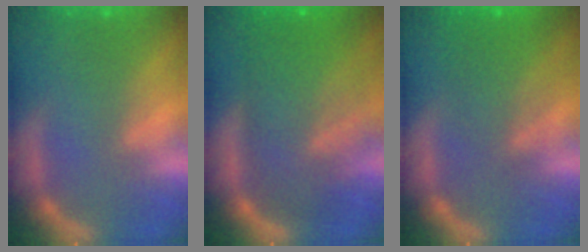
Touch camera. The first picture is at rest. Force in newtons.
{"total": 10.0}
{"total": 5.1}